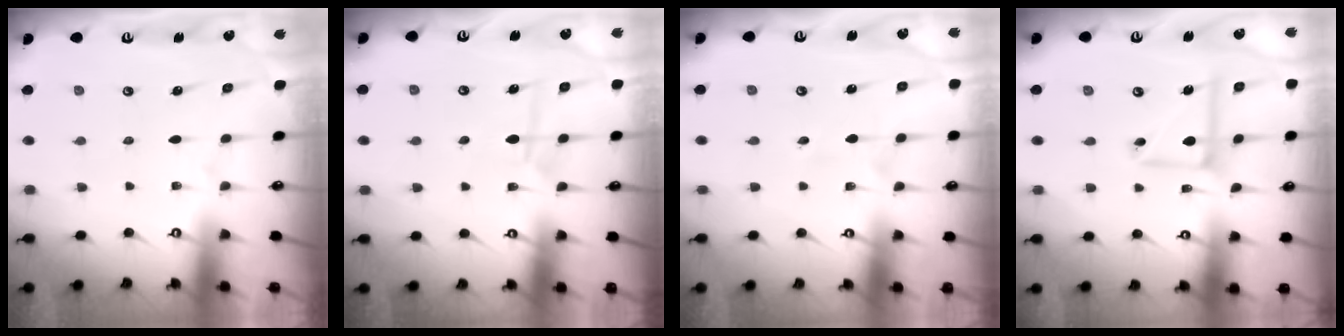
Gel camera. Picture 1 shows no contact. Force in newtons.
{"total": 5.8, "press": 5.8, "slide": 0.6}
{"total": 2.5, "press": 2.5, "slide": 0.3}
{"total": 9.6, "press": 9.6, "slide": 0.8}